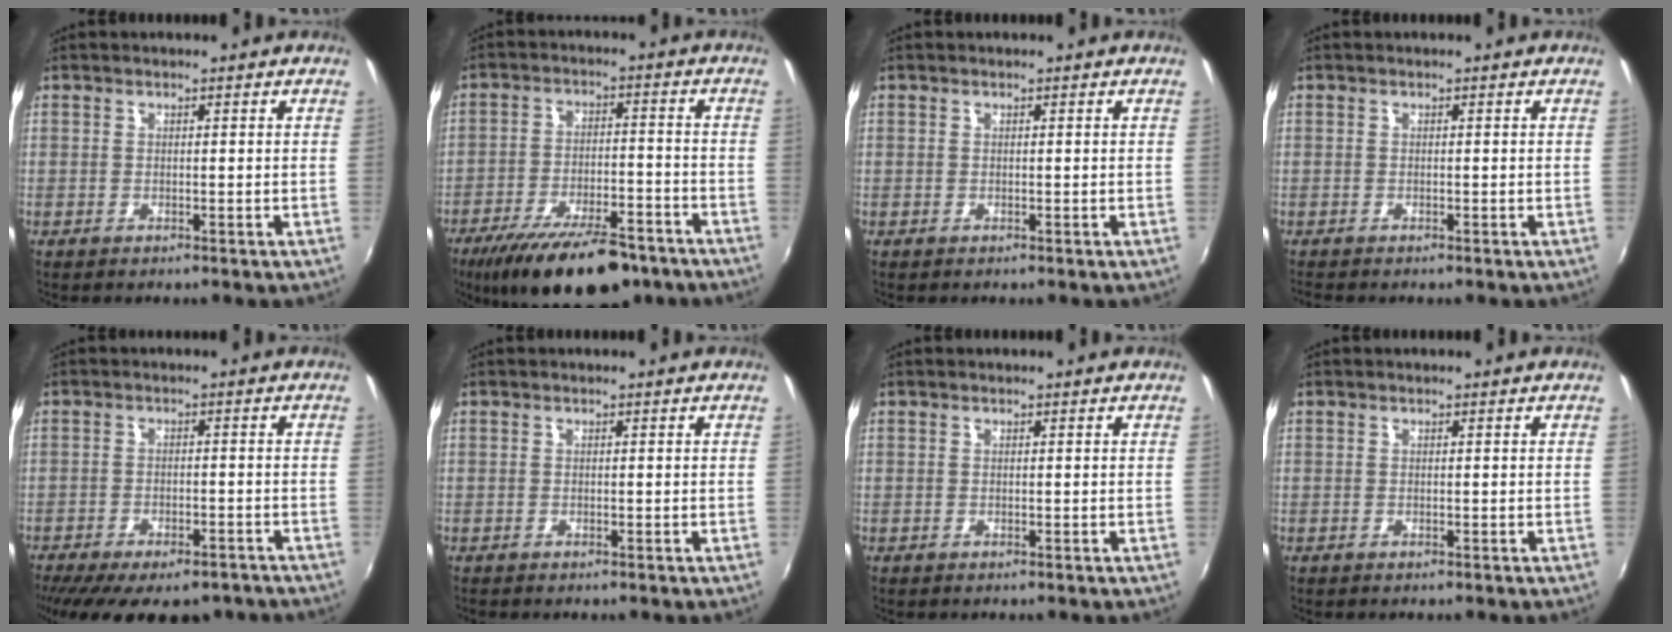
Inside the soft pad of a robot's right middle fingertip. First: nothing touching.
{"total": 18.6, "force": [-14.0, 6.0, 10.8], "torque": [-0.200, -0.028, -0.207]}
{"total": 0.0}
{"total": 0.9, "force": [-0.8, 0.1, 0.4], "torque": [-0.010, -0.003, -0.014]}
{"total": 17.0, "force": [-13.1, 6.3, 8.9], "torque": [-0.178, -0.036, -0.176]}
{"total": 0.0}
{"total": 0.0}
{"total": 0.0}